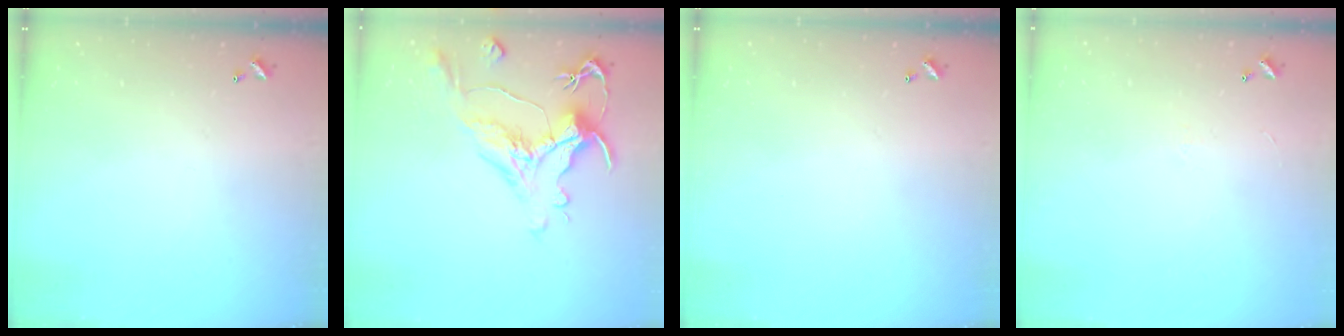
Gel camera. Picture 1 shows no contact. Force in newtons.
{"total": 1.7, "press": 0.9, "slide": 1.4}
{"total": 0.0}
{"total": 0.7, "press": 0.3, "slide": 0.7}